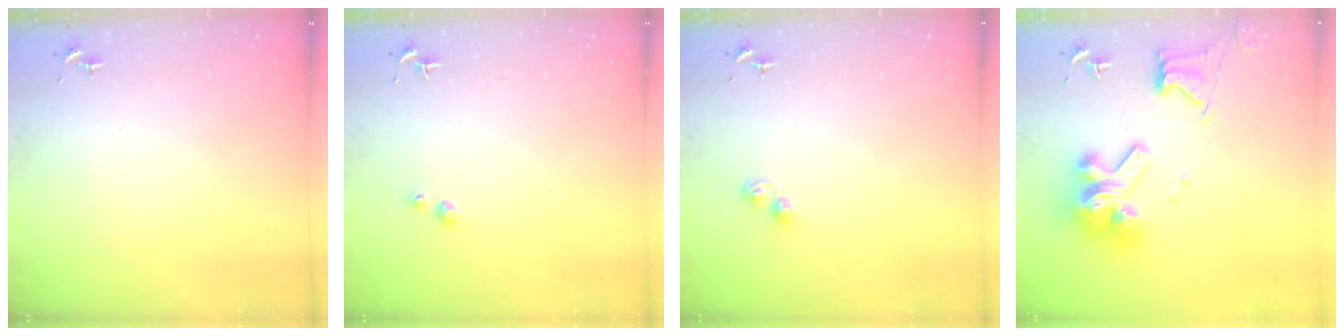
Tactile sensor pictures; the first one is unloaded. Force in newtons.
{"total": 3.0, "press": 3.0, "slide": 0.5}
{"total": 3.6, "press": 3.5, "slide": 0.4}
{"total": 19.7, "press": 19.5, "slide": 2.3}